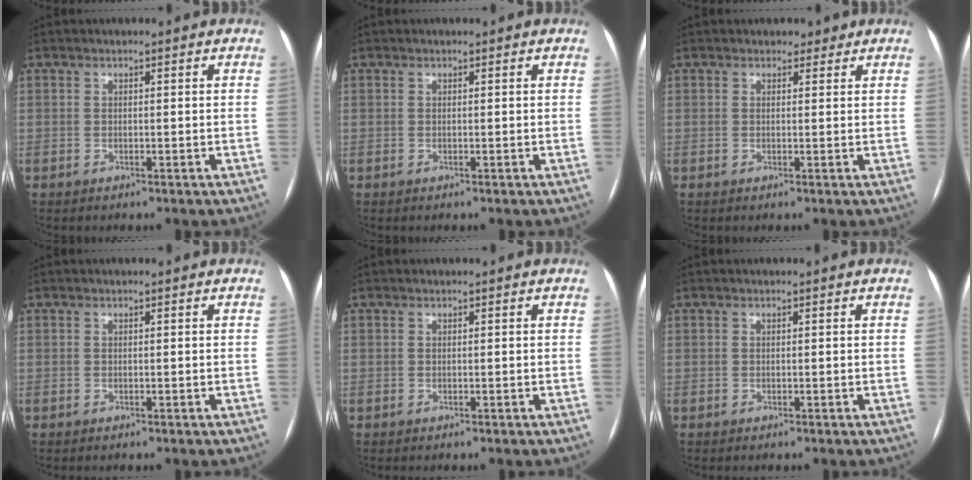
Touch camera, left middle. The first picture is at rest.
{"total": 0.0}
{"total": 1.6, "force": [1.2, 1.1, 0.3], "torque": [-0.002, 0.003, 0.012]}
{"total": 0.0}
{"total": 0.0}
{"total": 0.0}